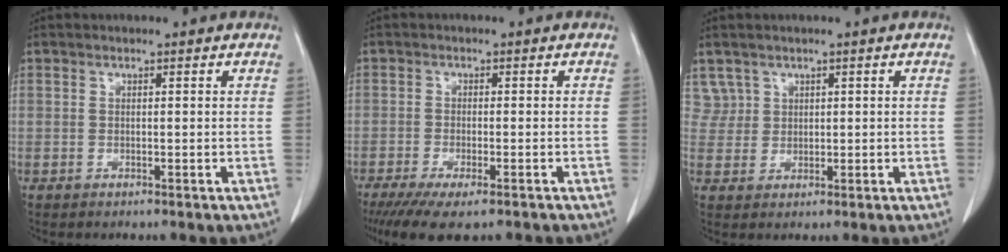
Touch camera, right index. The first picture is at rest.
{"total": 9.3, "force": [-7.1, 1.9, 5.8], "torque": [-0.080, -0.017, -0.107]}
{"total": 3.0, "force": [1.7, 2.4, -0.4], "torque": [0.018, 0.009, 0.032]}